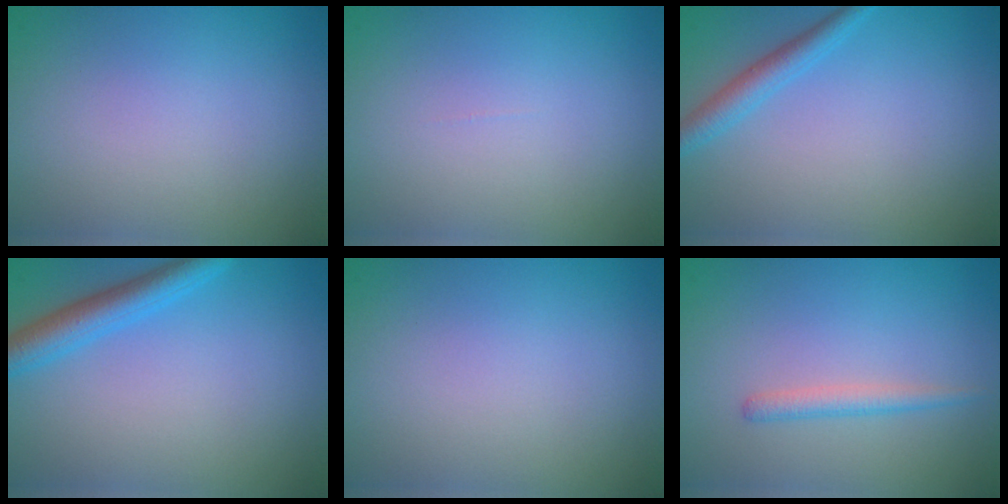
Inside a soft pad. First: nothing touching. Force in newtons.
{"total": 0.0}
{"total": 2.2, "press": 2.2, "slide": 0.1}
{"total": 3.5, "press": 3.5, "slide": 0.3}
{"total": 0.0}
{"total": 1.5, "press": 1.5, "slide": 0.1}